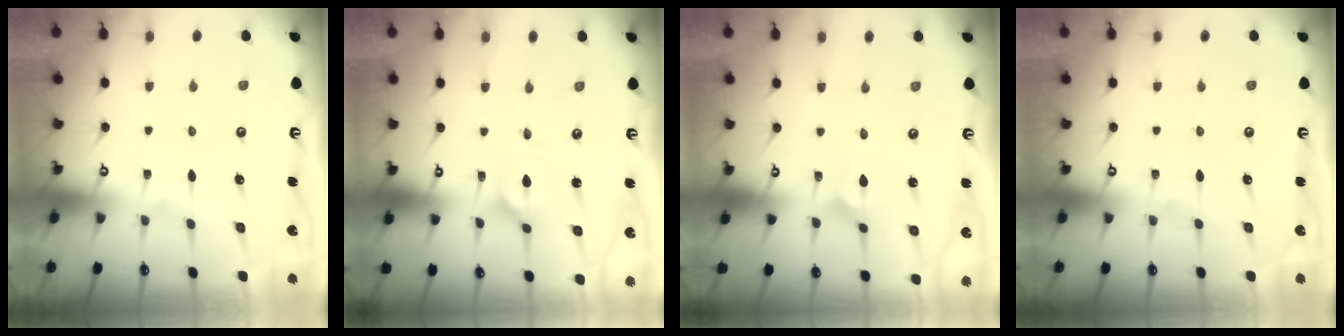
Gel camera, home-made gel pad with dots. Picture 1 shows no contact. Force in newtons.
{"total": 3.6, "press": 3.6, "slide": 0.4}
{"total": 2.7, "press": 2.7, "slide": 0.1}
{"total": 0.0}